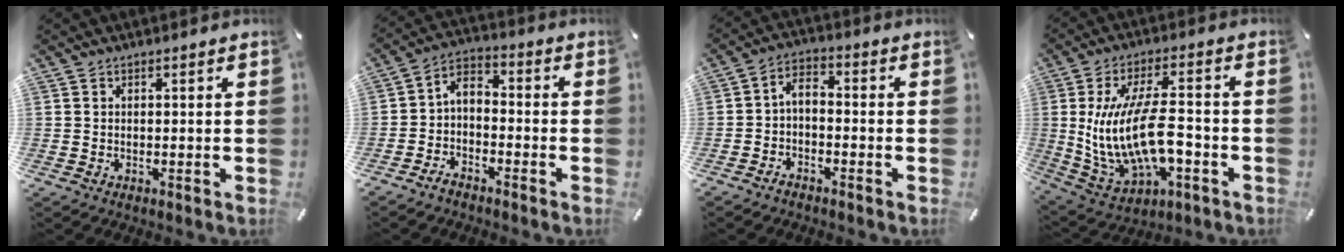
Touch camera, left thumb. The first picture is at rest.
{"total": 4.1, "force": [-3.1, 2.1, 1.8], "torque": [-0.044, 0.005, -0.067]}
{"total": 3.3, "force": [-1.9, 1.6, 2.2], "torque": [-0.046, 0.010, -0.039]}
{"total": 17.7, "force": [-1.6, 8.4, 15.5], "torque": [-0.320, 0.002, -0.025]}